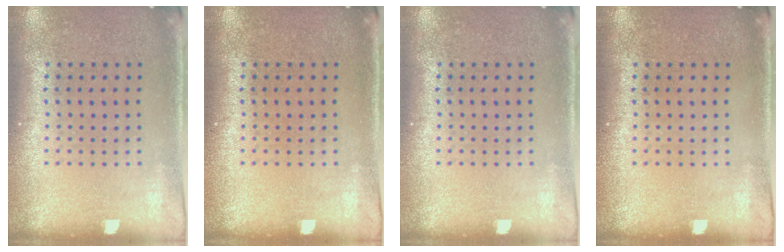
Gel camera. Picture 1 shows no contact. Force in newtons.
{"total": 0.0}
{"total": 0.0}
{"total": 0.0}